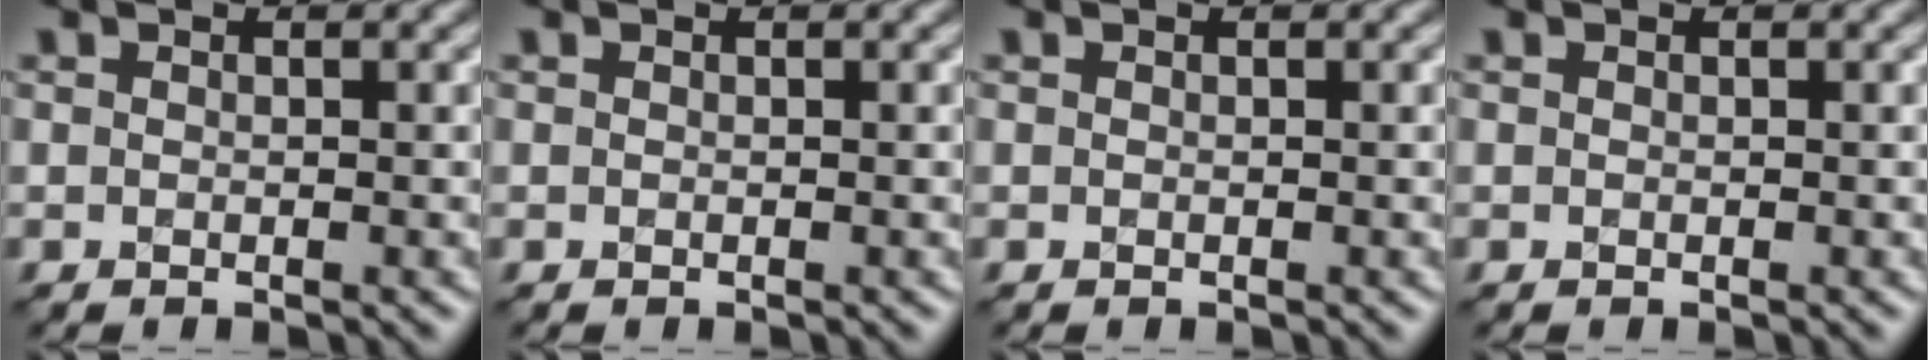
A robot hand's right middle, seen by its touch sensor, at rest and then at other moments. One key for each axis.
{"total": 0.0}
{"total": 0.0}
{"total": 0.0}